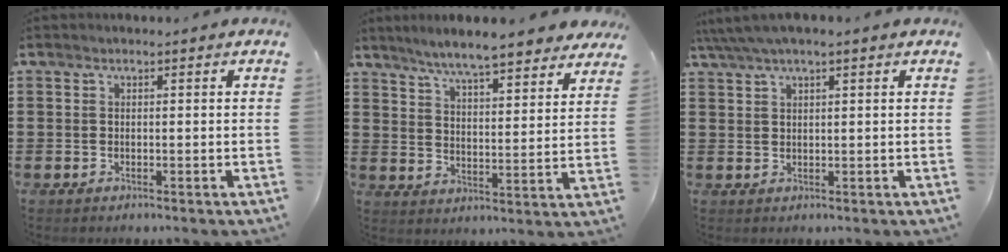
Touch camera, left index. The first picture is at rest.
{"total": 6.7, "force": [6.2, 0.1, 2.4], "torque": [-0.072, -0.031, 0.108]}
{"total": 2.8, "force": [1.8, 0.4, 2.1], "torque": [-0.044, 0.005, 0.032]}